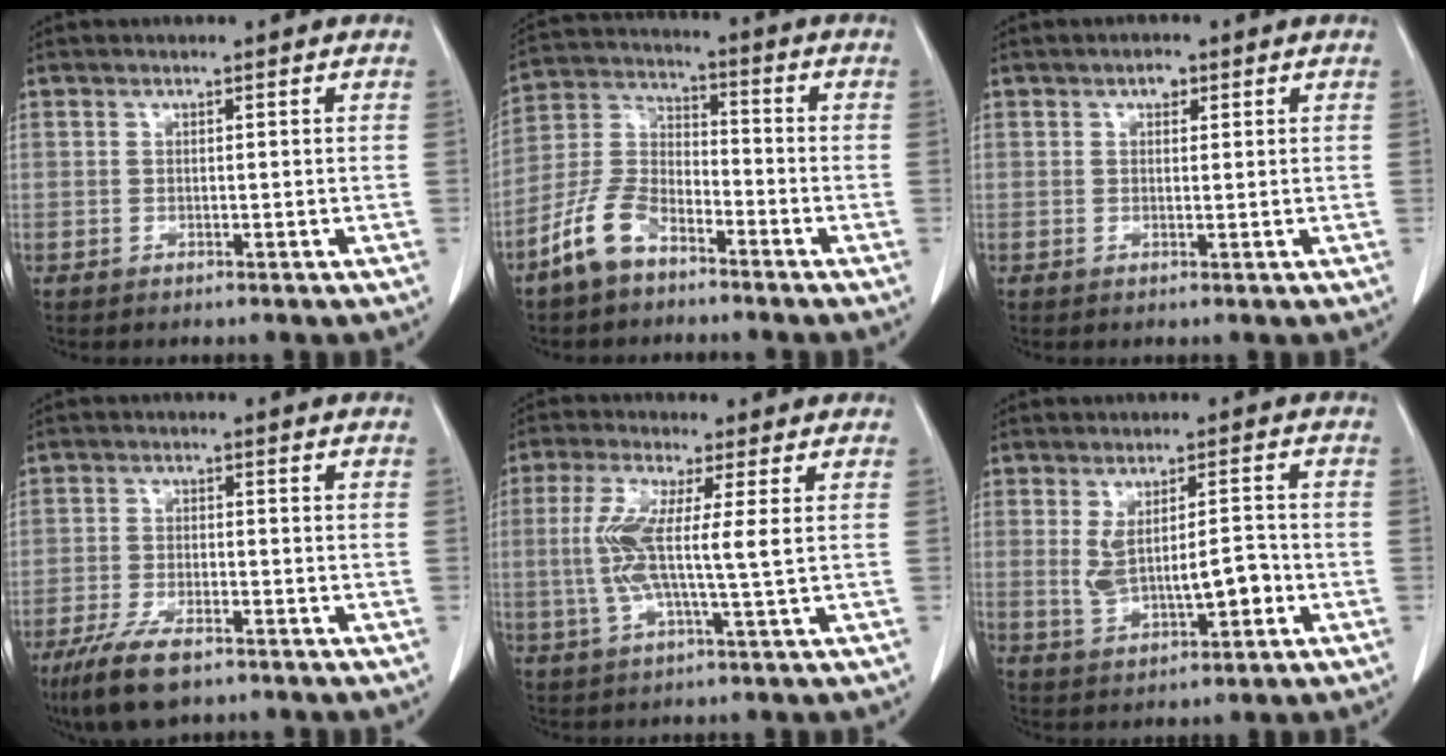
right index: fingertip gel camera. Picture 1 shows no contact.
{"total": 9.8, "force": [-6.5, 4.9, 5.4], "torque": [-0.133, 0.009, -0.133]}
{"total": 1.9, "force": [0.9, 1.2, 1.2], "torque": [-0.022, 0.006, 0.015]}
{"total": 8.5, "force": [-5.7, 2.7, 5.7], "torque": [-0.113, -0.016, -0.097]}
{"total": 8.8, "force": [0.8, 0.5, 8.8], "torque": [-0.197, 0.000, 0.013]}
{"total": 8.2, "force": [-0.9, 3.1, 7.6], "torque": [-0.138, 0.010, 0.002]}